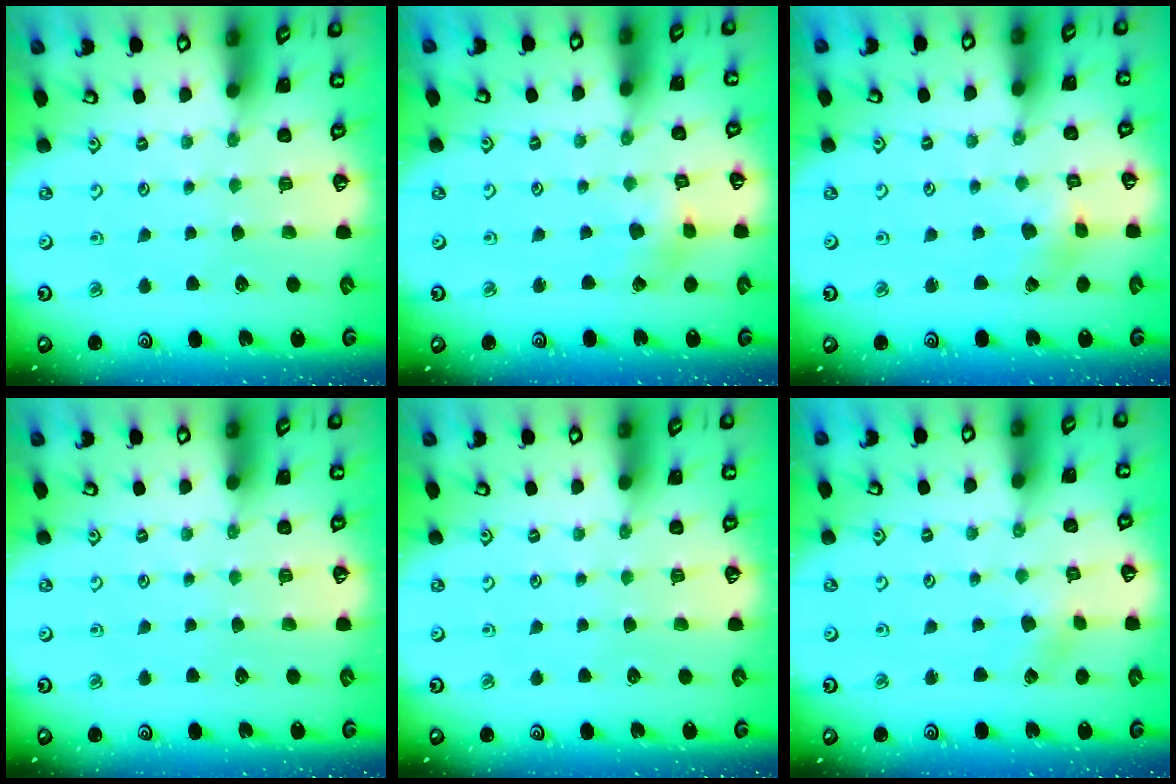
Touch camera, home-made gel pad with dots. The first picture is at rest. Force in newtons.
{"total": 2.5, "press": 2.5, "slide": 0.3}
{"total": 1.5, "press": 1.5, "slide": 0.3}
{"total": 0.0}
{"total": 0.0}
{"total": 2.0, "press": 1.9, "slide": 0.6}